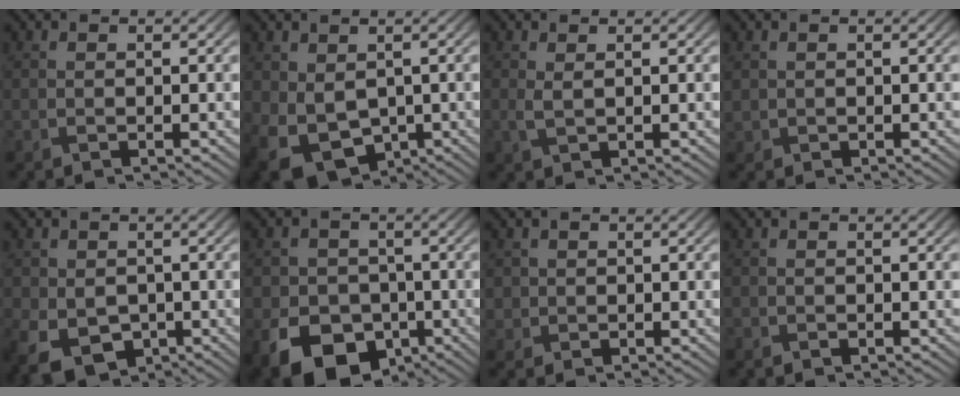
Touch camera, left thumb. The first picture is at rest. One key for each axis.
{"total": 7.8, "fx": -1.8, "fy": 5.7, "fz": 4.9, "tx": -0.121, "ty": -0.029, "tz": -0.024}
{"total": 1.4, "fx": 0.5, "fy": 0.6, "fz": 1.1, "tx": -0.034, "ty": -0.003, "tz": 0.014}
{"total": 0.9, "fx": 0.4, "fy": 0.8, "fz": 0.1, "tx": -0.005, "ty": -0.005, "tz": 0.009}
{"total": 7.4, "fx": -2.8, "fy": 5.4, "fz": 4.1, "tx": -0.099, "ty": -0.033, "tz": -0.044}
{"total": 10.9, "fx": -4.7, "fy": 8.4, "fz": 5.1, "tx": -0.103, "ty": -0.043, "tz": -0.091}
{"total": 1.8, "fx": 0.2, "fy": 1.8, "fz": 0.0, "tx": -0.001, "ty": -0.005, "tz": 0.004}
{"total": 0.5, "fx": -0.3, "fy": 0.4, "fz": 0.1, "tx": -0.001, "ty": -0.005, "tz": -0.005}